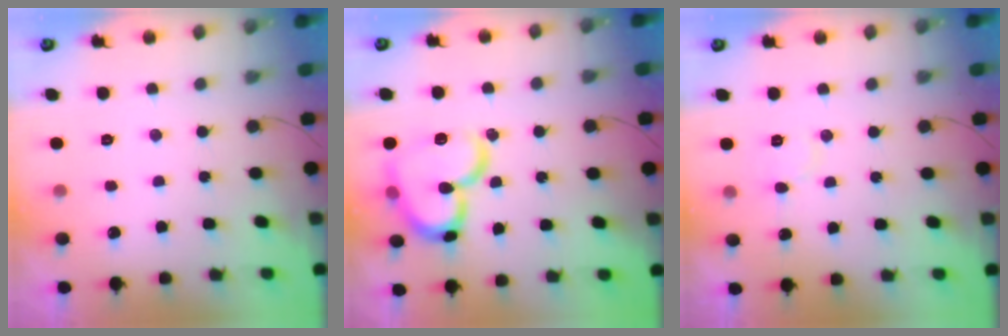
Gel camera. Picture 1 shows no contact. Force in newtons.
{"total": 17.7, "press": 17.6, "slide": 1.8}
{"total": 4.7, "press": 4.6, "slide": 0.4}